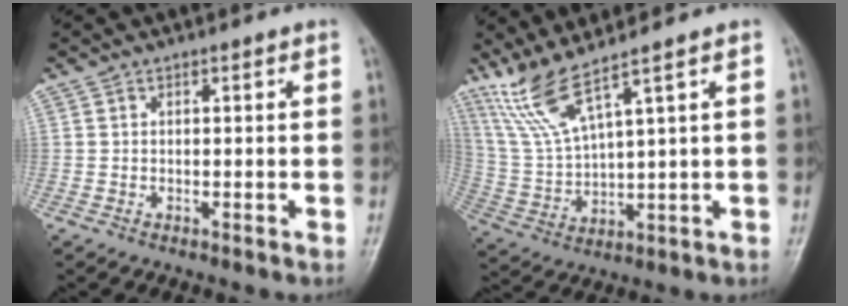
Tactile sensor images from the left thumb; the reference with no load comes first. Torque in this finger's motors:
{"motor_torque": [0.11, 0.13, 1.16, -0.81, 0.08]}